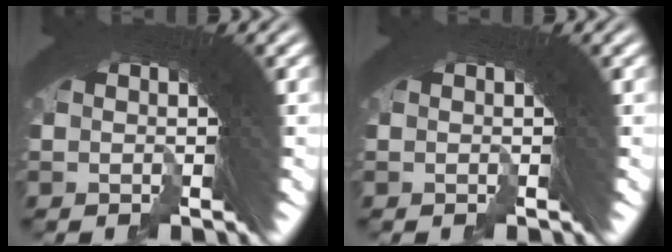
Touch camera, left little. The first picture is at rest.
{"total": 0.0}